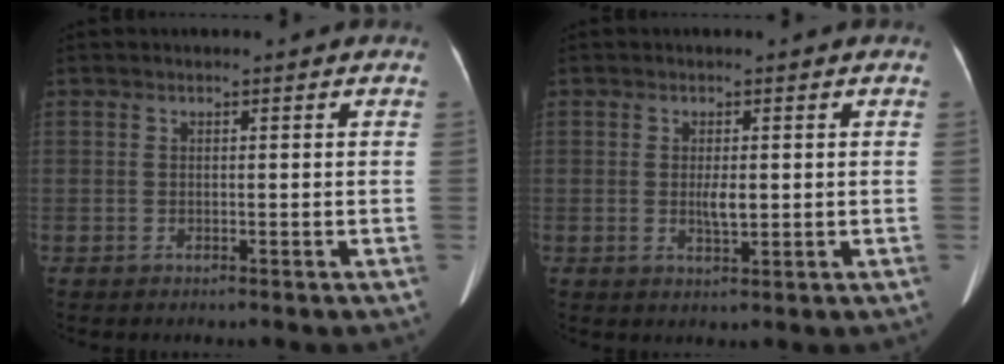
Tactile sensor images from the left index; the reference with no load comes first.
{"total": 2.3, "force": [0.0, 0.7, 2.1], "torque": [-0.044, -0.006, 0.002]}